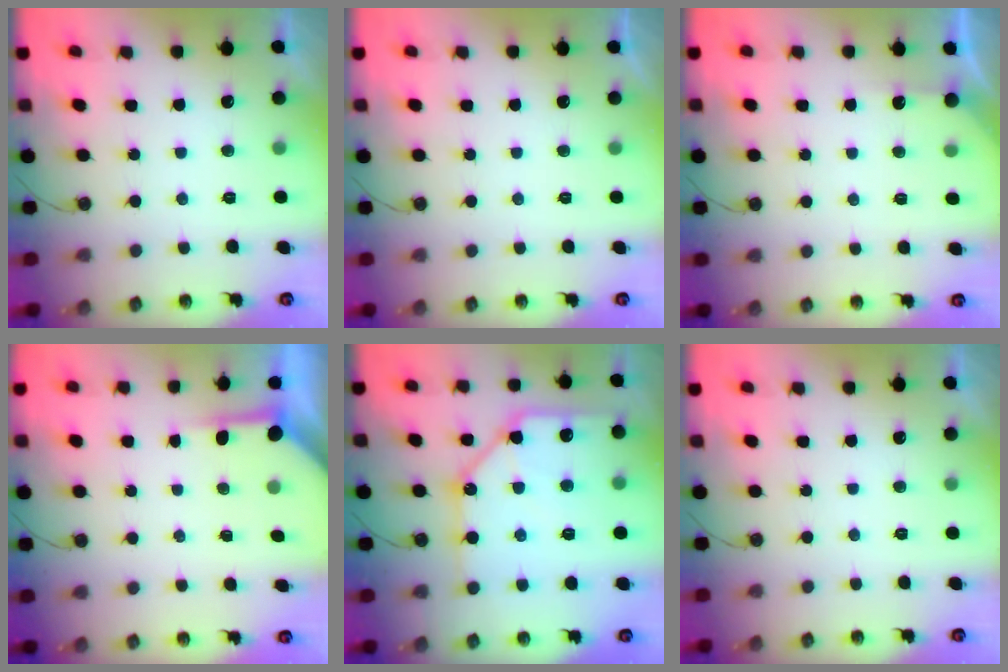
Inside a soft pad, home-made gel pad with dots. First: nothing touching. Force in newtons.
{"total": 0.0}
{"total": 3.0, "press": 3.0, "slide": 0.3}
{"total": 3.5, "press": 3.5, "slide": 0.5}
{"total": 16.0, "press": 15.9, "slide": 1.8}
{"total": 0.0}